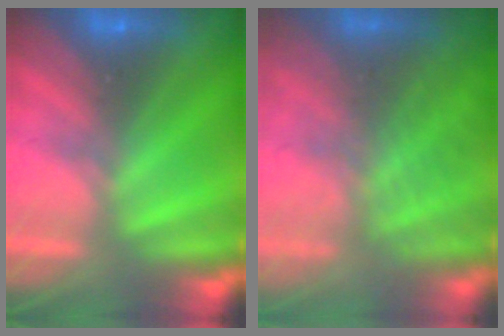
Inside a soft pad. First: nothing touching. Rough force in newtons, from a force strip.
{"total": 9.0}